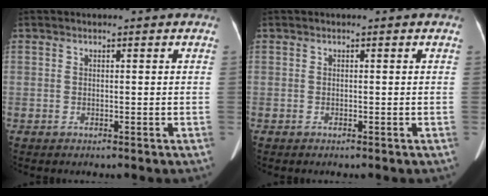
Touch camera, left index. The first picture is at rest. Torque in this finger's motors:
{"motor_torque": [-0.03, 0.03, 0.00, 0.00]}